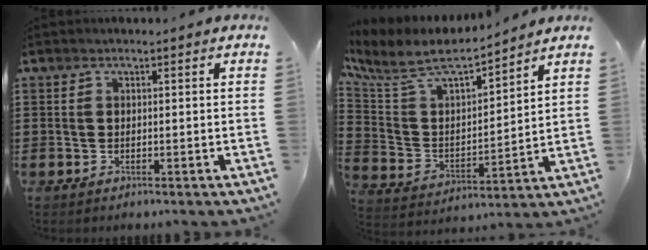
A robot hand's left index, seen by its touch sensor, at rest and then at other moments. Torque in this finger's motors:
{"motor_torque": [1.95, -0.19, 0.33, 0.21]}